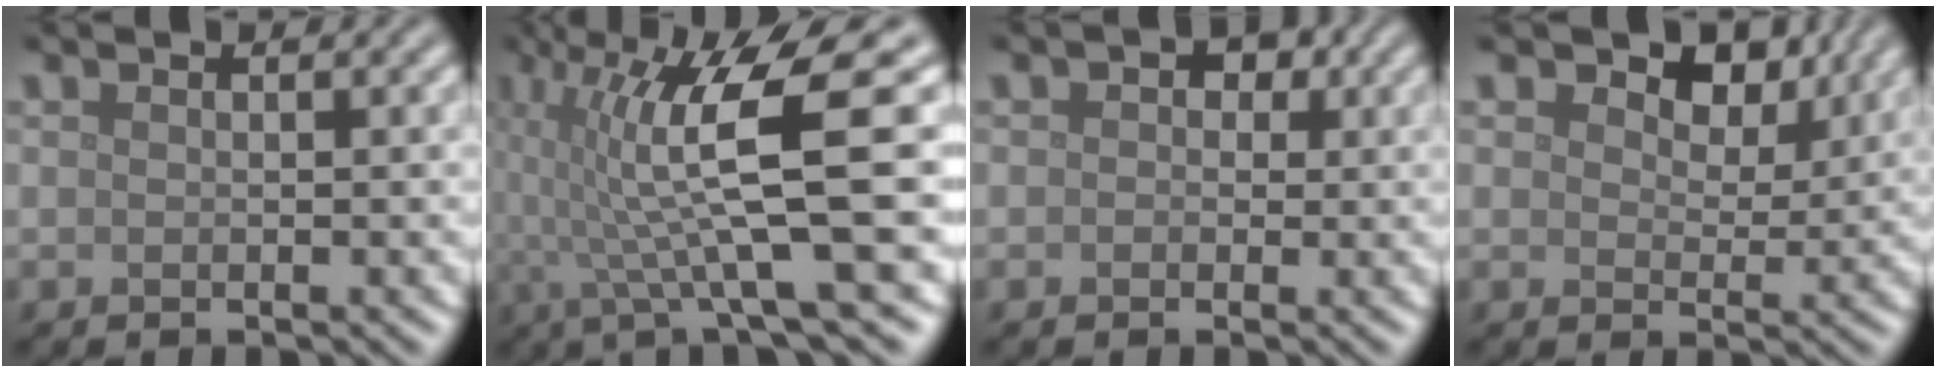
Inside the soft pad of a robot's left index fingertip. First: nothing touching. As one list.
[{"total": 9.0, "force": [0.6, 1.4, 8.9], "torque": [-0.147, 0.003, 0.007]}, {"total": 2.6, "force": [0.8, 2.0, 1.4], "torque": [0.002, 0.008, -0.011]}, {"total": 4.8, "force": [2.8, 2.7, 2.7], "torque": [-0.040, -0.004, 0.031]}]